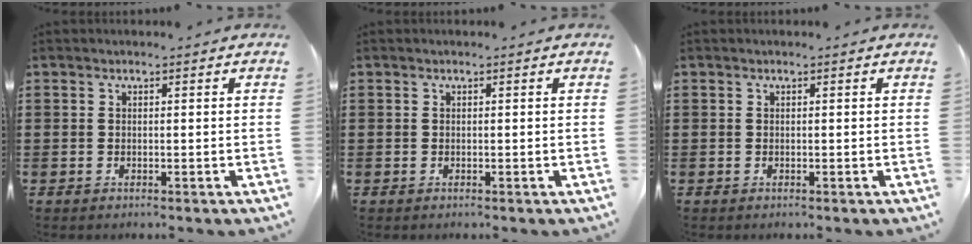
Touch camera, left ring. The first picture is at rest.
{"total": 0.0}
{"total": 0.0}